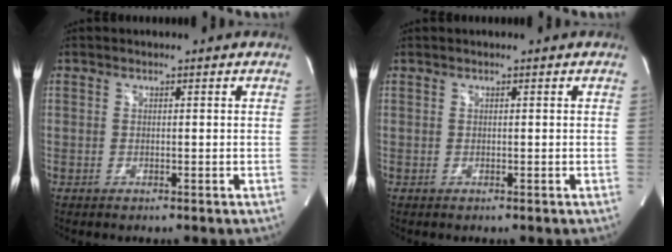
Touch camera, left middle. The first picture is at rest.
{"total": 0.0}